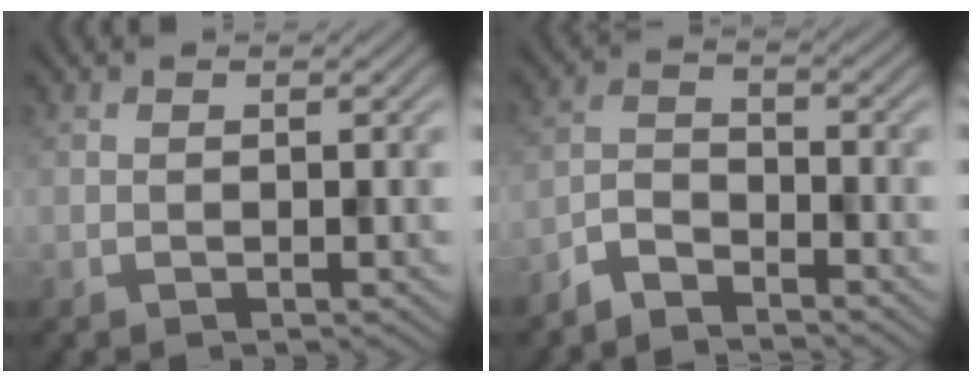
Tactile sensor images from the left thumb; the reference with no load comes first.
{"total": 3.8, "force": [-3.5, 0.9, 1.4], "torque": [-0.034, -0.001, -0.084]}